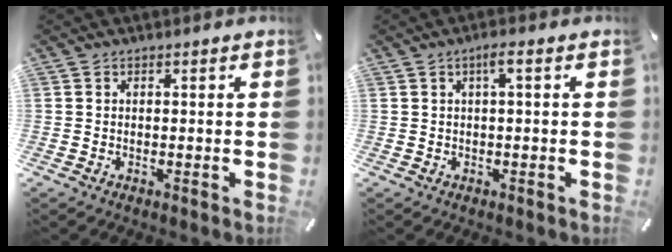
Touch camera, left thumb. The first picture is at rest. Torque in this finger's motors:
{"motor_torque": [-0.17, -0.23, 0.32, -0.07, 0.00]}